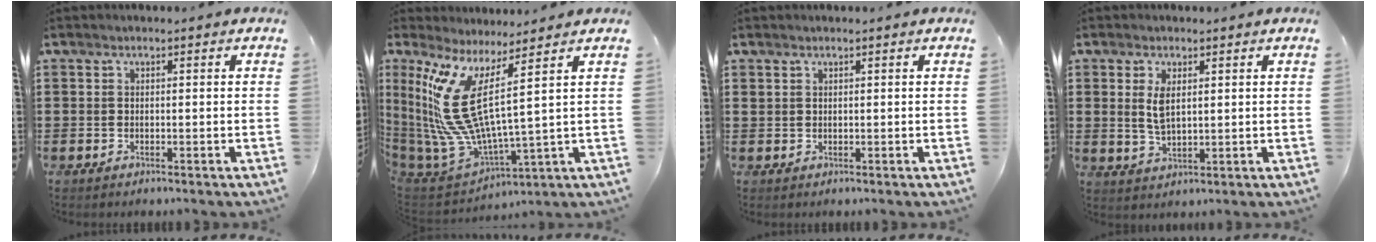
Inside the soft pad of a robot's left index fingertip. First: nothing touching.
{"total": 13.1, "force": [5.6, 2.9, 11.4], "torque": [-0.295, -0.074, 0.082]}
{"total": 0.8, "force": [0.7, 0.3, 0.1], "torque": [-0.004, 0.000, 0.014]}
{"total": 3.7, "force": [1.1, 1.7, 3.1], "torque": [-0.068, 0.006, 0.018]}